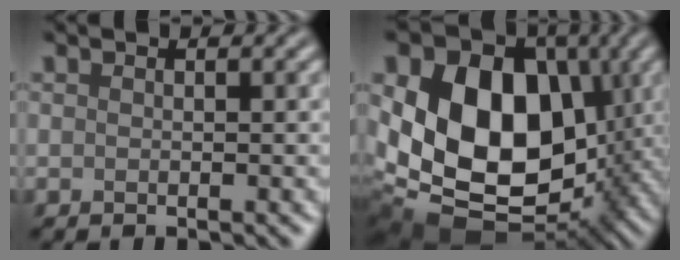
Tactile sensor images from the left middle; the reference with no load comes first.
{"total": 18.1, "force": [1.0, 13.0, 12.6], "torque": [-0.205, 0.002, 0.023]}